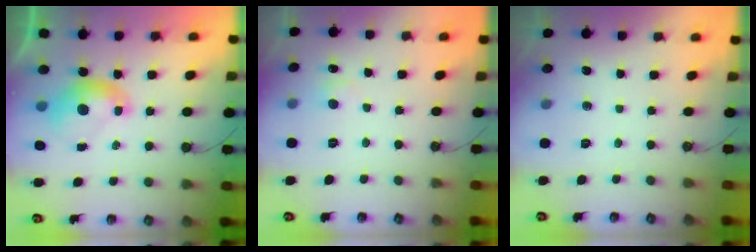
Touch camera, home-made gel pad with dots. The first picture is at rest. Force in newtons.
{"total": 0.9, "press": 0.5, "slide": 0.8}
{"total": 0.0}